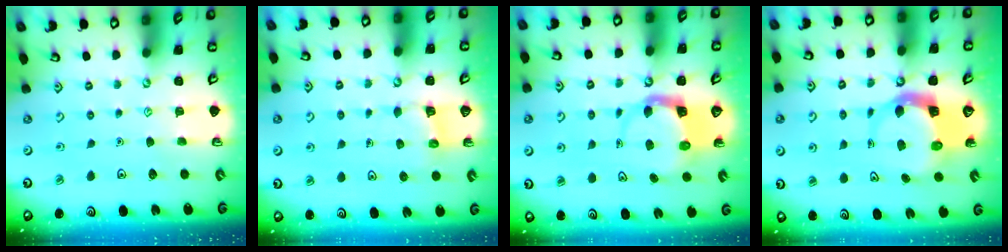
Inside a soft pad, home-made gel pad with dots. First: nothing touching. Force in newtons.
{"total": 3.0, "press": 3.0, "slide": 0.6}
{"total": 3.7, "press": 3.6, "slide": 0.6}
{"total": 6.1, "press": 6.0, "slide": 0.9}